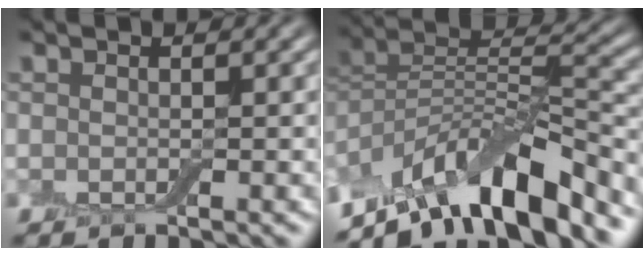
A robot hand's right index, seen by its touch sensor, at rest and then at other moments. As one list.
[{"total": 11.5, "force": [-7.7, 3.8, 7.6], "torque": [-0.120, 0.026, -0.142]}]